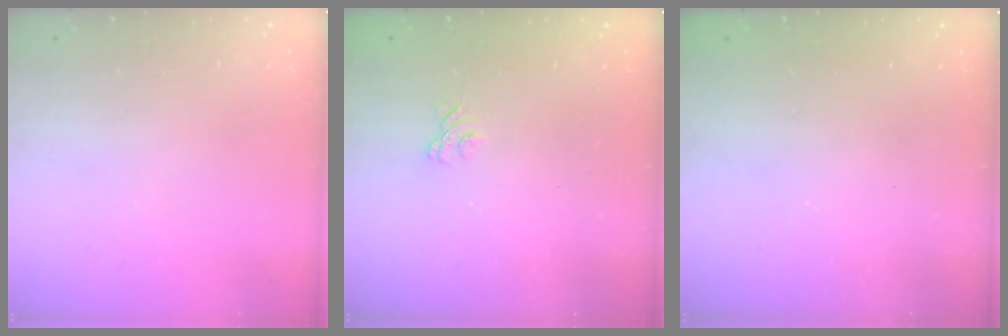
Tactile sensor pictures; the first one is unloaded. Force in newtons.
{"total": 1.9, "press": 1.5, "slide": 1.1}
{"total": 2.6, "press": 2.4, "slide": 0.8}